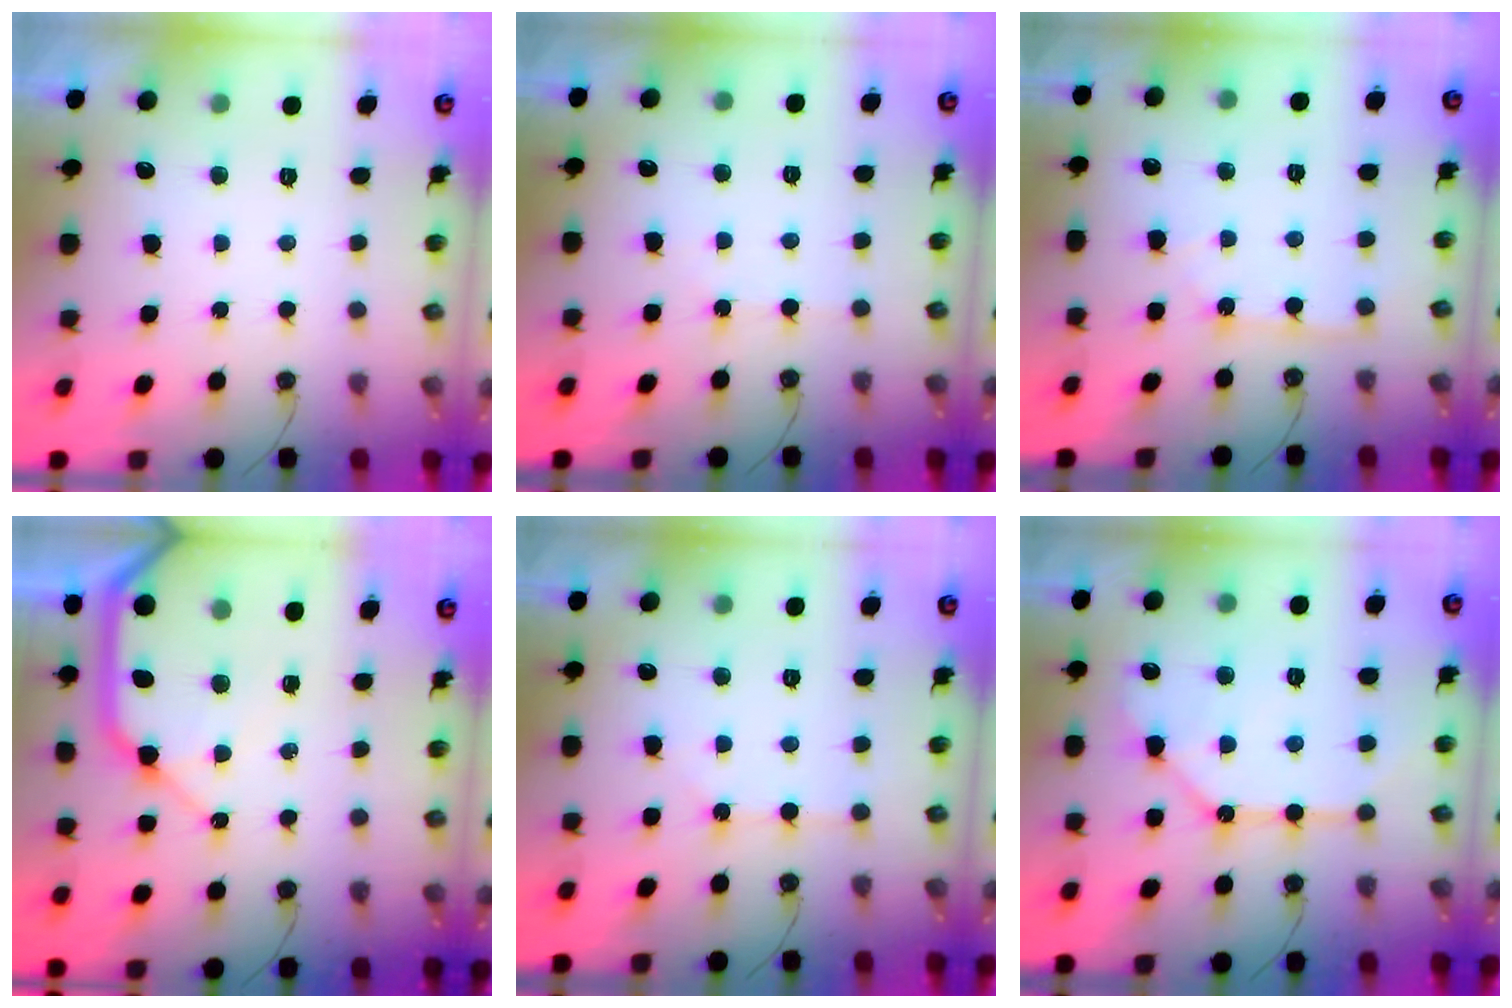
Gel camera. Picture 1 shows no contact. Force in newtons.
{"total": 1.0, "press": 1.0, "slide": 0.2}
{"total": 4.9, "press": 4.8, "slide": 0.8}
{"total": 18.4, "press": 18.2, "slide": 2.5}
{"total": 2.0, "press": 2.0, "slide": 0.4}
{"total": 13.1, "press": 13.1, "slide": 1.5}